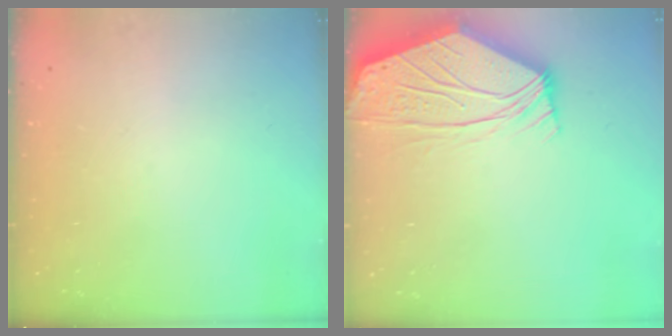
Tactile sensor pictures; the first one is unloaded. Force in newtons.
{"total": 7.0, "press": 6.9, "slide": 1.1}